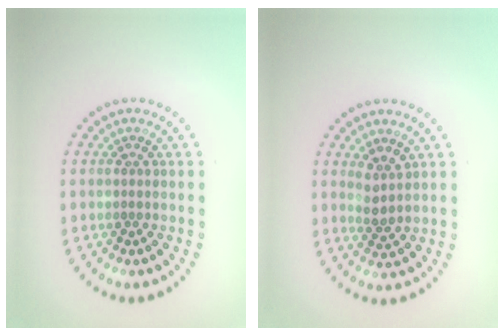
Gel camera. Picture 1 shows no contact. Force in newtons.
{"total": 1.9, "press": 1.5, "slide": 1.1}